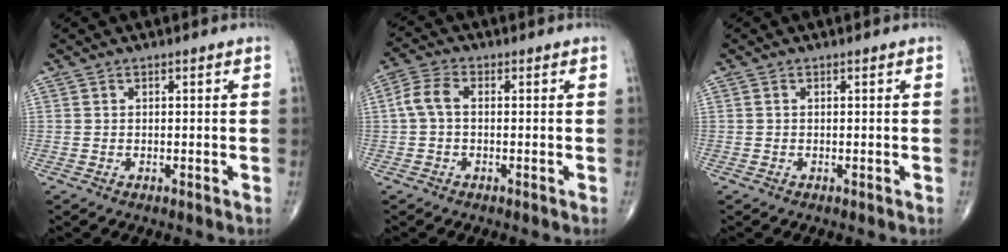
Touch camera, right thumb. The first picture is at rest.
{"total": 4.8, "force": [0.1, 2.9, 3.8], "torque": [-0.084, 0.016, -0.004]}
{"total": 0.0}